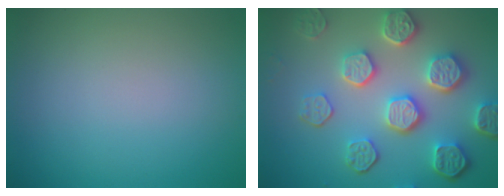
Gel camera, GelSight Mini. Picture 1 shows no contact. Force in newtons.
{"total": 7.2, "press": 5.7, "slide": 4.3}